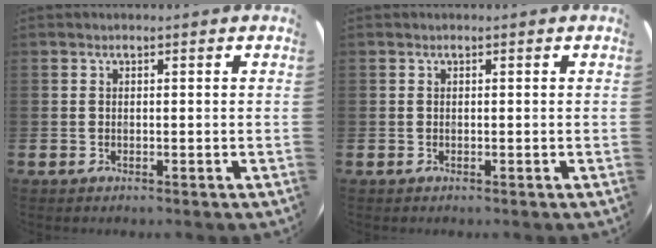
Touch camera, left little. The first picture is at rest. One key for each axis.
{"total": 0.0}